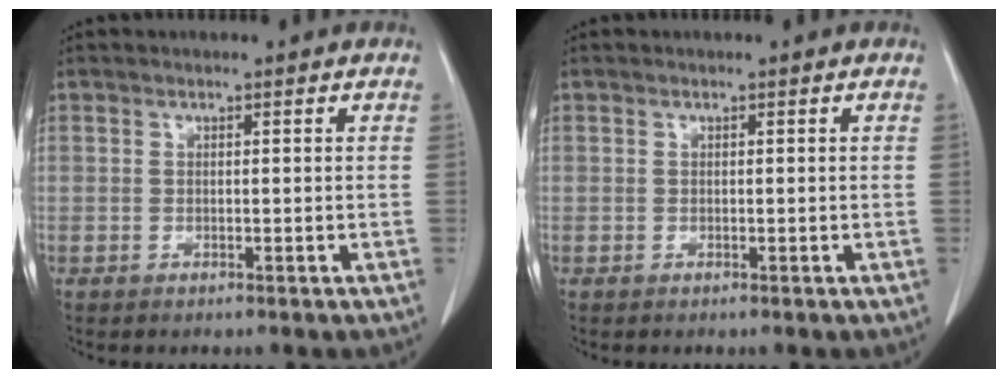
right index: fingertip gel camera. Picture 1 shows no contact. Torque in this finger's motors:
{"motor_torque": [0.00, 0.00, 0.01, 0.00]}